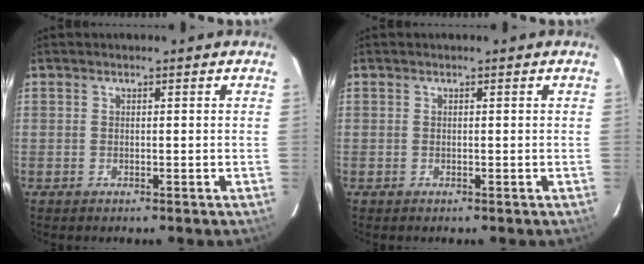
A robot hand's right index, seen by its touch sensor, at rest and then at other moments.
{"total": 0.0}